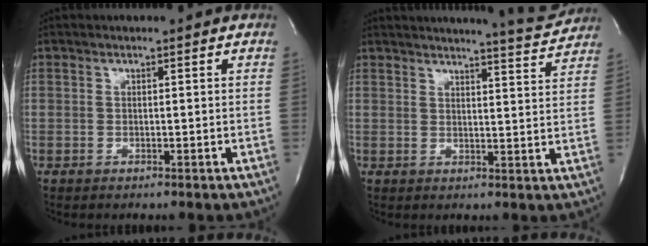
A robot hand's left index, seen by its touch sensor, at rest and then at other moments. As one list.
[{"total": 7.5, "force": [7.3, -0.4, 1.5], "torque": [-0.027, -0.025, 0.083]}]